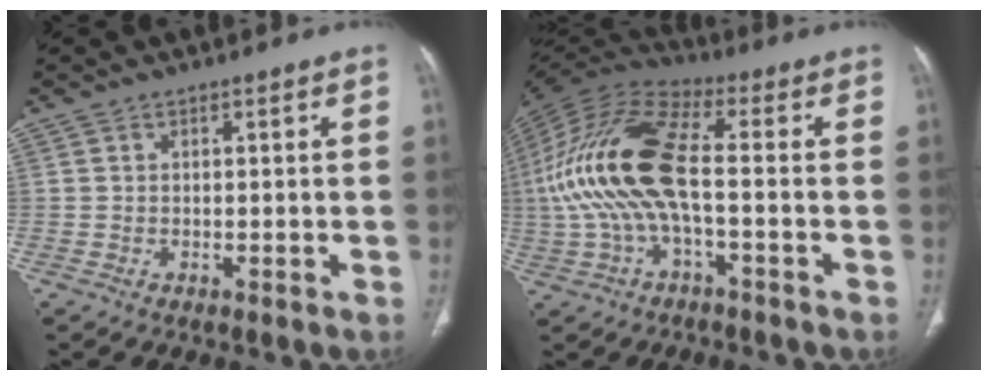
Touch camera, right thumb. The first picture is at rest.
{"total": 18.1, "force": [-1.4, 7.1, 16.6], "torque": [-0.359, 0.038, -0.029]}